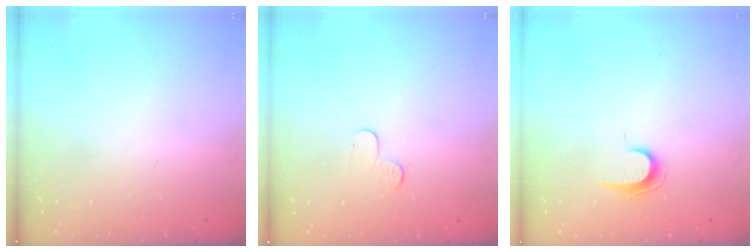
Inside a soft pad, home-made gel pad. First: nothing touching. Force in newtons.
{"total": 3.9, "press": 3.9, "slide": 0.4}
{"total": 6.7, "press": 6.7, "slide": 0.7}